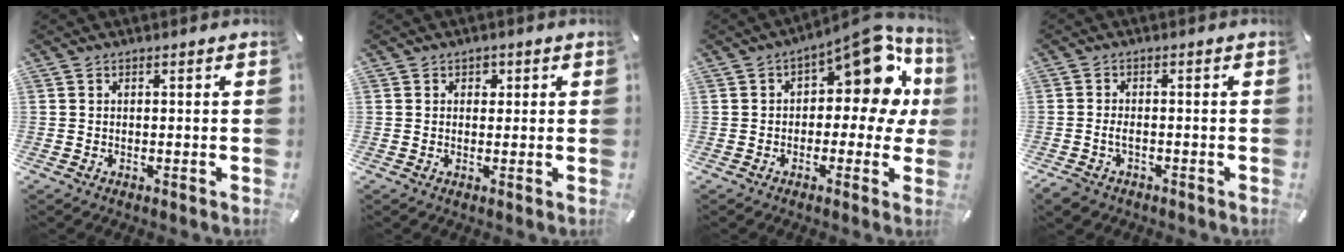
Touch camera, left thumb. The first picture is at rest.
{"total": 1.6, "force": [0.4, 1.4, 0.4], "torque": [0.005, 0.000, 0.002]}
{"total": 15.4, "force": [5.6, 8.2, 11.9], "torque": [-0.147, -0.040, 0.094]}
{"total": 2.8, "force": [-1.4, 1.7, 1.7], "torque": [-0.046, 0.001, -0.029]}